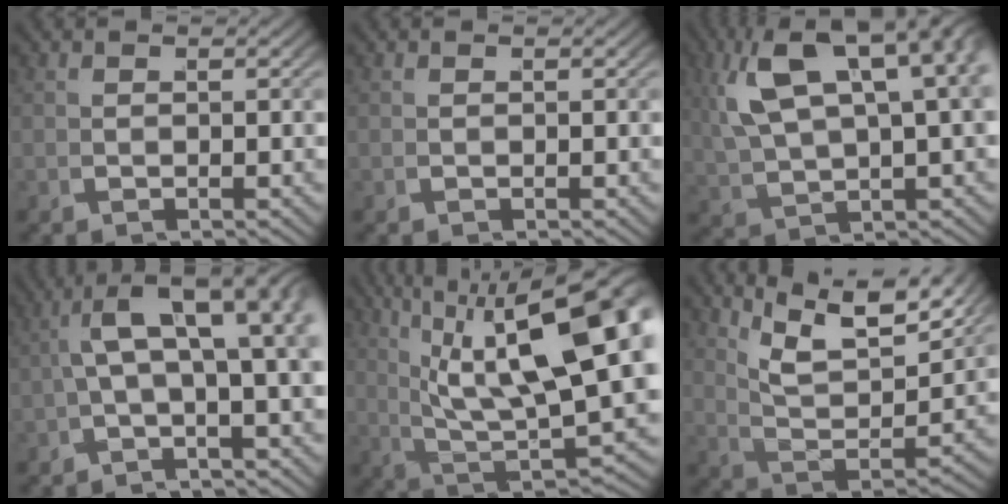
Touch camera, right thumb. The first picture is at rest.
{"total": 0.0}
{"total": 9.8, "force": [3.3, 5.1, 7.6], "torque": [-0.125, 0.015, 0.051]}
{"total": 6.3, "force": [0.7, 2.5, 5.7], "torque": [-0.074, 0.032, -0.009]}
{"total": 15.9, "force": [1.9, 8.1, 13.6], "torque": [-0.212, -0.030, 0.039]}
{"total": 9.6, "force": [4.9, 4.1, 7.1], "torque": [-0.122, 0.001, 0.068]}